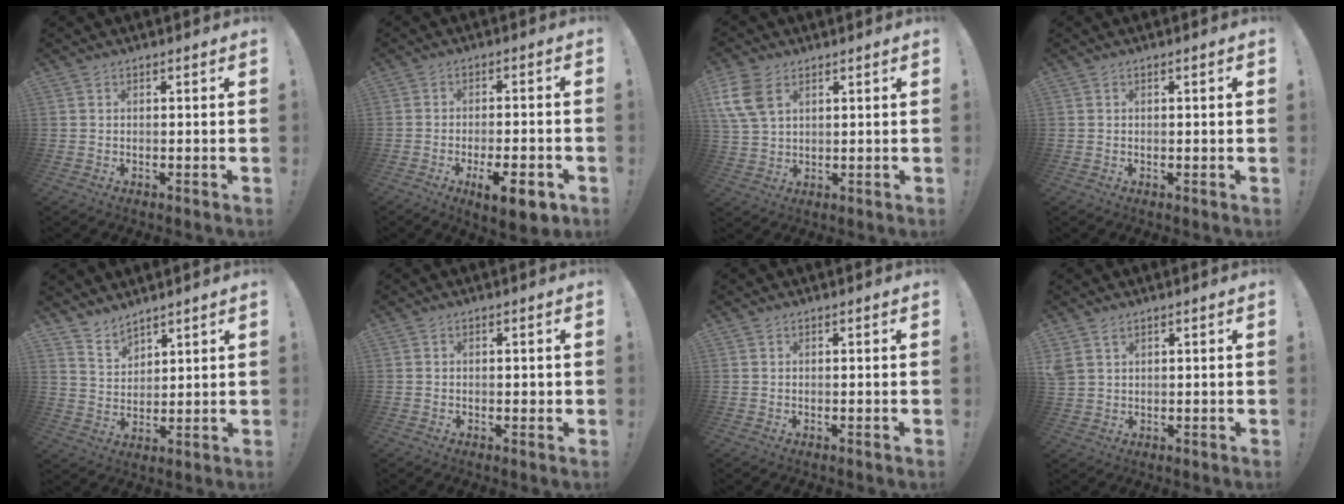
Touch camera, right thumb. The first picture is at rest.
{"total": 9.3, "force": [-4.5, 2.5, 7.7], "torque": [-0.106, 0.016, -0.070]}
{"total": 9.9, "force": [4.4, 6.4, 6.0], "torque": [-0.126, -0.010, 0.087]}
{"total": 0.8, "force": [0.2, -0.1, 0.7], "torque": [-0.014, -0.001, 0.004]}
{"total": 6.4, "force": [5.7, 2.6, 1.3], "torque": [-0.035, -0.041, 0.111]}
{"total": 0.9, "force": [0.0, 0.6, 0.7], "torque": [-0.004, -0.001, -0.001]}
{"total": 0.0}
{"total": 3.1, "force": [2.0, 1.8, 1.6], "torque": [-0.026, -0.008, 0.039]}